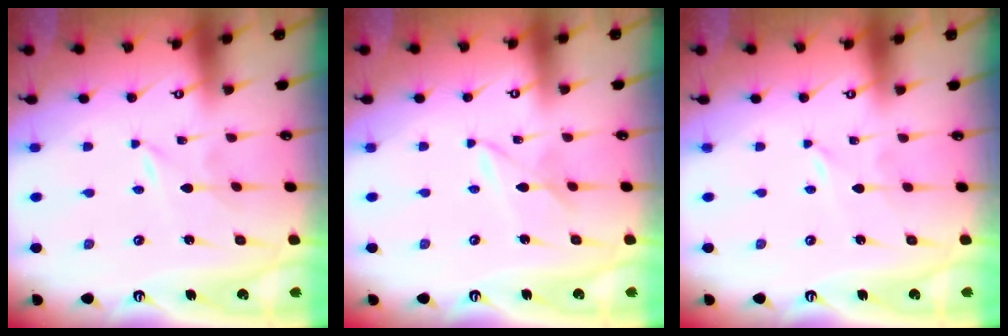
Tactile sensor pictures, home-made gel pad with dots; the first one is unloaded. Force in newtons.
{"total": 2.9, "press": 2.9, "slide": 0.3}
{"total": 0.0}